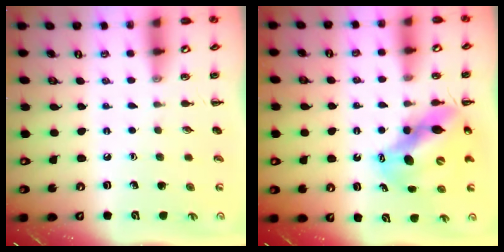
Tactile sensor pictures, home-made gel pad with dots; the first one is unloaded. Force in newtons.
{"total": 12.6, "press": 12.1, "slide": 3.4}